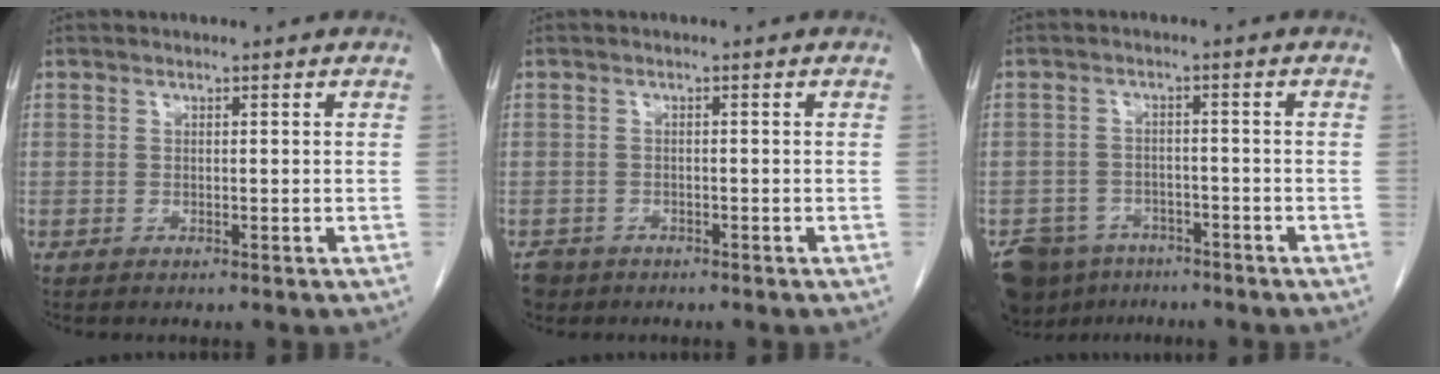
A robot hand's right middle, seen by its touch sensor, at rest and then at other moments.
{"total": 2.9, "force": [-2.2, 1.9, 0.2], "torque": [-0.011, 0.001, -0.039]}
{"total": 8.8, "force": [-6.7, 5.2, 2.4], "torque": [-0.048, -0.002, -0.103]}